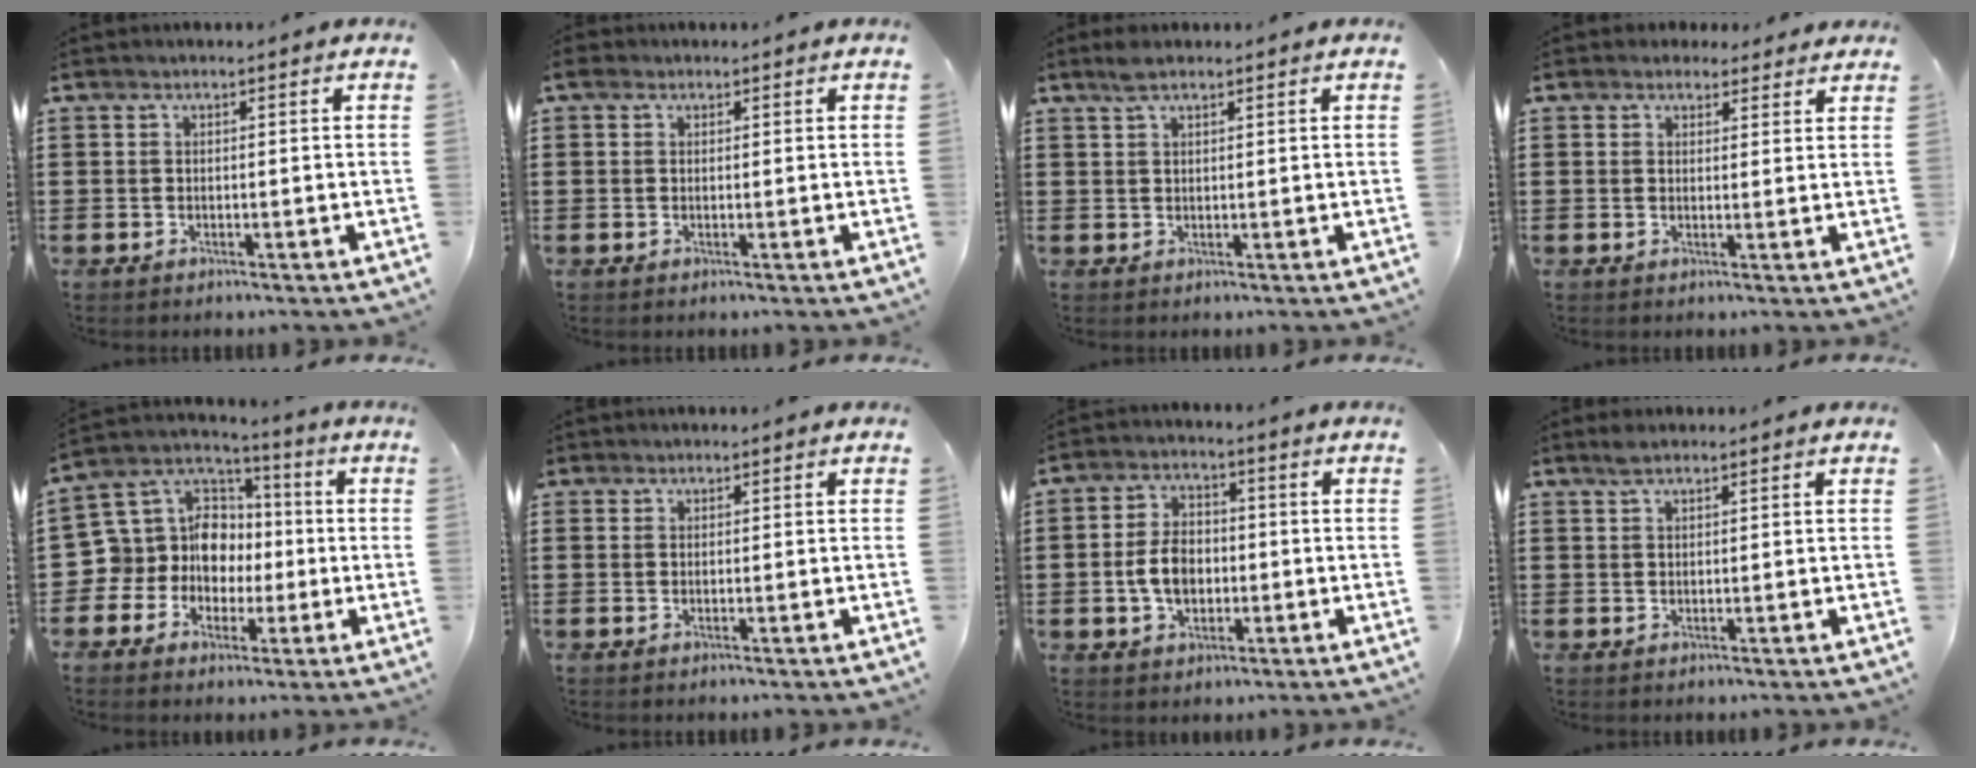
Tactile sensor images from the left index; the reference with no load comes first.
{"total": 1.3, "force": [0.5, 1.0, 0.7], "torque": [-0.017, 0.008, 0.008]}
{"total": 2.5, "force": [1.8, 0.7, 1.6], "torque": [-0.035, 0.004, 0.032]}
{"total": 2.6, "force": [2.2, 1.4, 0.3], "torque": [-0.005, 0.001, 0.040]}
{"total": 11.0, "force": [-1.1, 10.4, 3.4], "torque": [-0.110, 0.000, -0.018]}
{"total": 0.7, "force": [0.5, 0.5, 0.1], "torque": [-0.003, 0.003, 0.009]}
{"total": 6.0, "force": [-0.9, 3.9, 4.5], "torque": [-0.098, 0.000, -0.024]}
{"total": 1.9, "force": [1.4, 0.5, 1.1], "torque": [-0.024, 0.003, 0.026]}